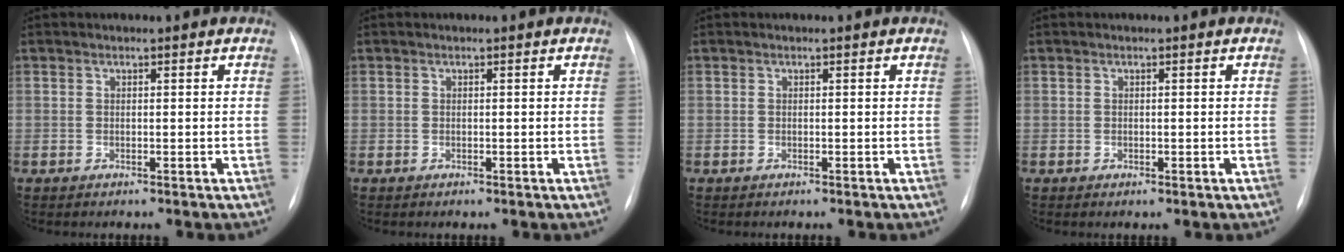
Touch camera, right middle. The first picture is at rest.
{"total": 0.0}
{"total": 0.0}
{"total": 0.5, "force": [-0.2, 0.3, 0.3], "torque": [-0.005, 0.000, -0.001]}